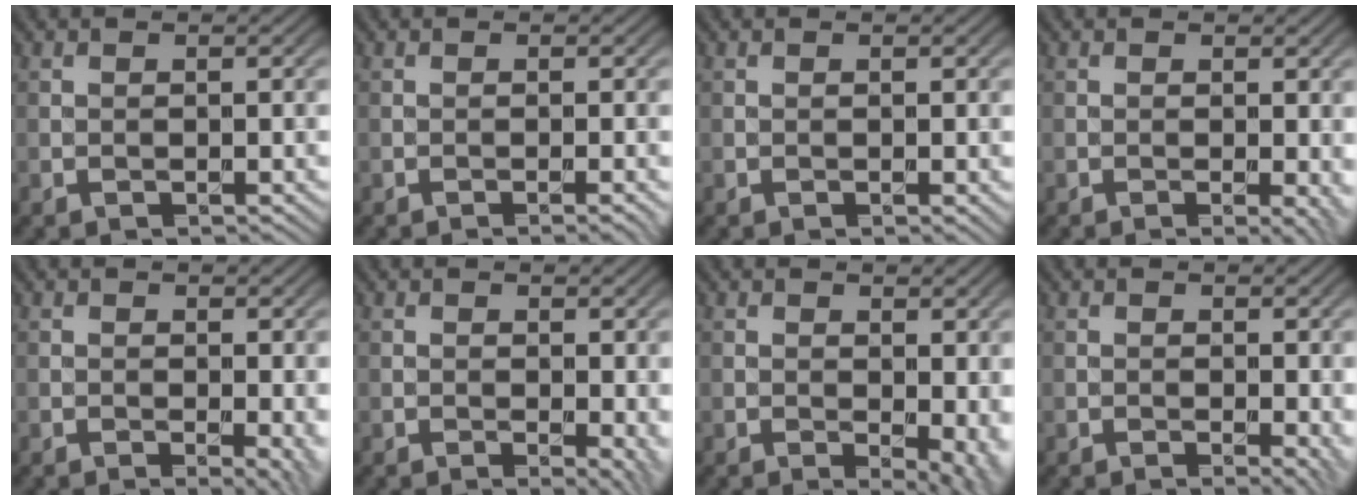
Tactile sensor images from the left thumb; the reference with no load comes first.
{"total": 1.4, "force": [-0.5, 0.2, 1.3], "torque": [-0.016, 0.000, -0.010]}
{"total": 0.5, "force": [0.0, 0.2, 0.5], "torque": [-0.005, -0.004, 0.000]}
{"total": 2.5, "force": [-0.3, 0.6, 2.4], "torque": [-0.036, -0.008, -0.006]}
{"total": 3.0, "force": [-0.2, 0.8, 2.9], "torque": [-0.035, -0.006, -0.005]}
{"total": 3.4, "force": [-0.3, 1.5, 3.0], "torque": [-0.036, -0.006, -0.003]}
{"total": 5.5, "force": [0.0, 2.5, 4.9], "torque": [-0.059, -0.008, 0.005]}
{"total": 2.5, "force": [-0.1, 0.8, 2.4], "torque": [-0.028, -0.005, -0.002]}